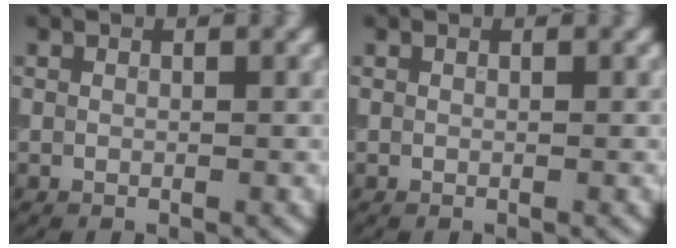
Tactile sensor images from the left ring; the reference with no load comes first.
{"total": 0.0}